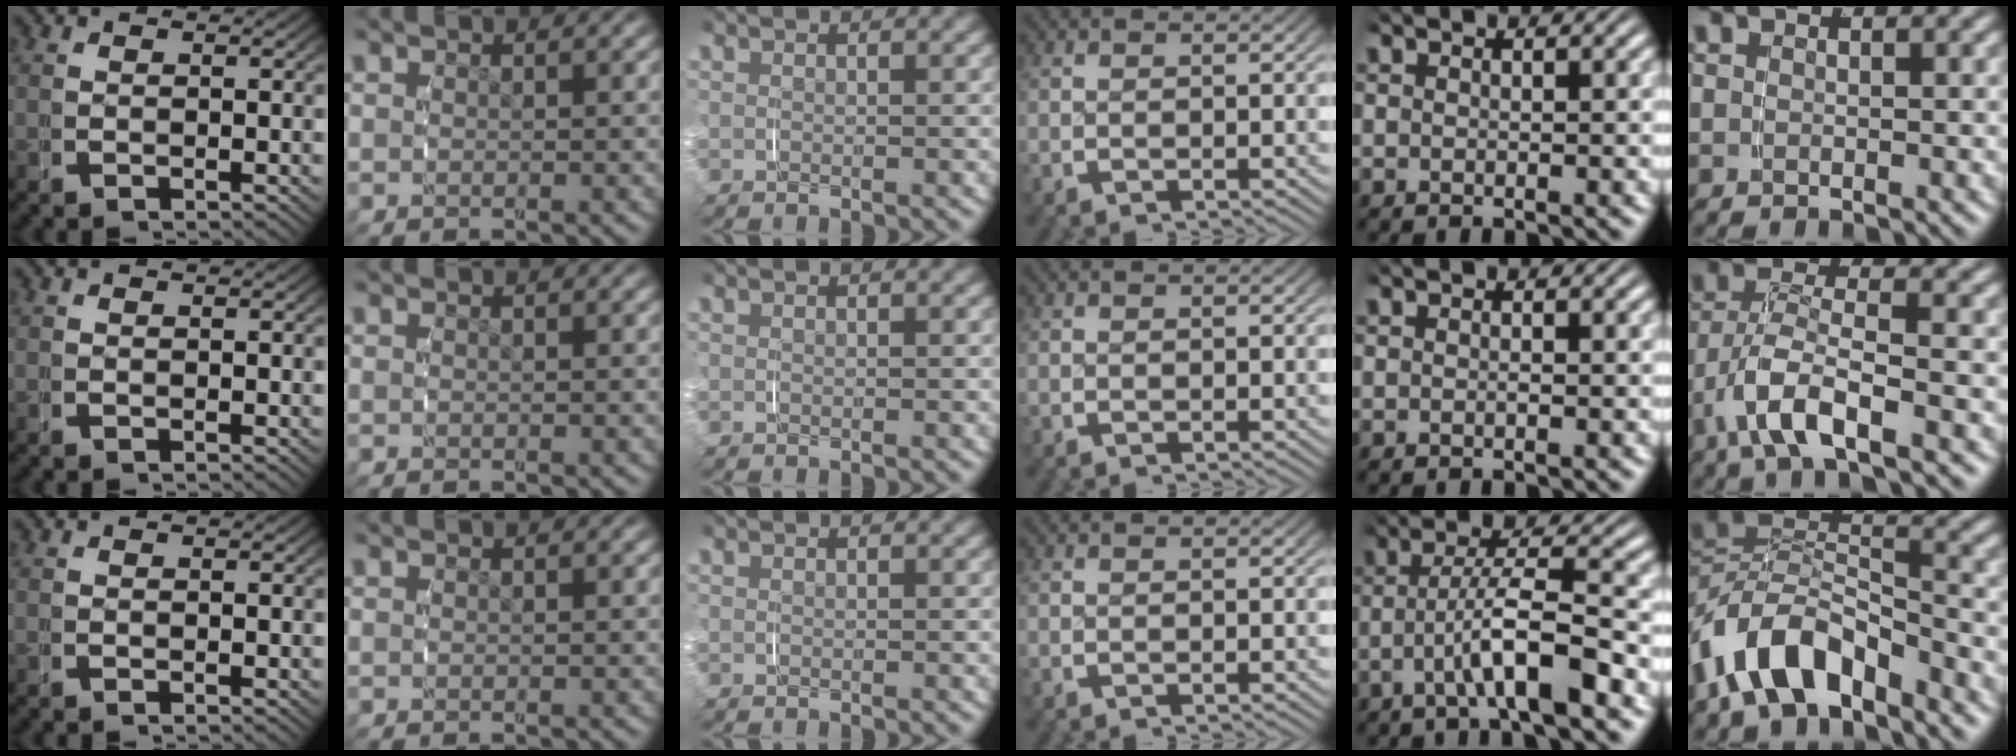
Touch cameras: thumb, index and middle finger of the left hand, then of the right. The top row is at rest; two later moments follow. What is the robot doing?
{"motion": "grasp_and_lifting", "object": "string"}